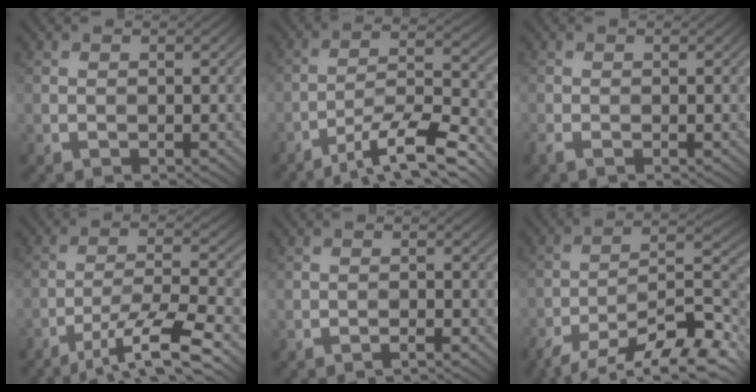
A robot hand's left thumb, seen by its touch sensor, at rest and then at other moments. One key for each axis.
{"total": 11.9, "fx": -8.6, "fy": 2.4, "fz": 7.9, "tx": -0.141, "ty": 0.007, "tz": -0.147}
{"total": 1.0, "fx": -0.8, "fy": 0.2, "fz": 0.7, "tx": -0.020, "ty": -0.003, "tz": -0.020}
{"total": 10.7, "fx": -7.0, "fy": 1.8, "fz": 7.8, "tx": -0.143, "ty": 0.003, "tz": -0.124}
{"total": 1.2, "fx": -1.0, "fy": 0.0, "fz": 0.7, "tx": -0.009, "ty": 0.003, "tz": -0.021}
{"total": 15.4, "fx": -10.9, "fy": 4.5, "fz": 9.9, "tx": -0.184, "ty": -0.010, "tz": -0.186}